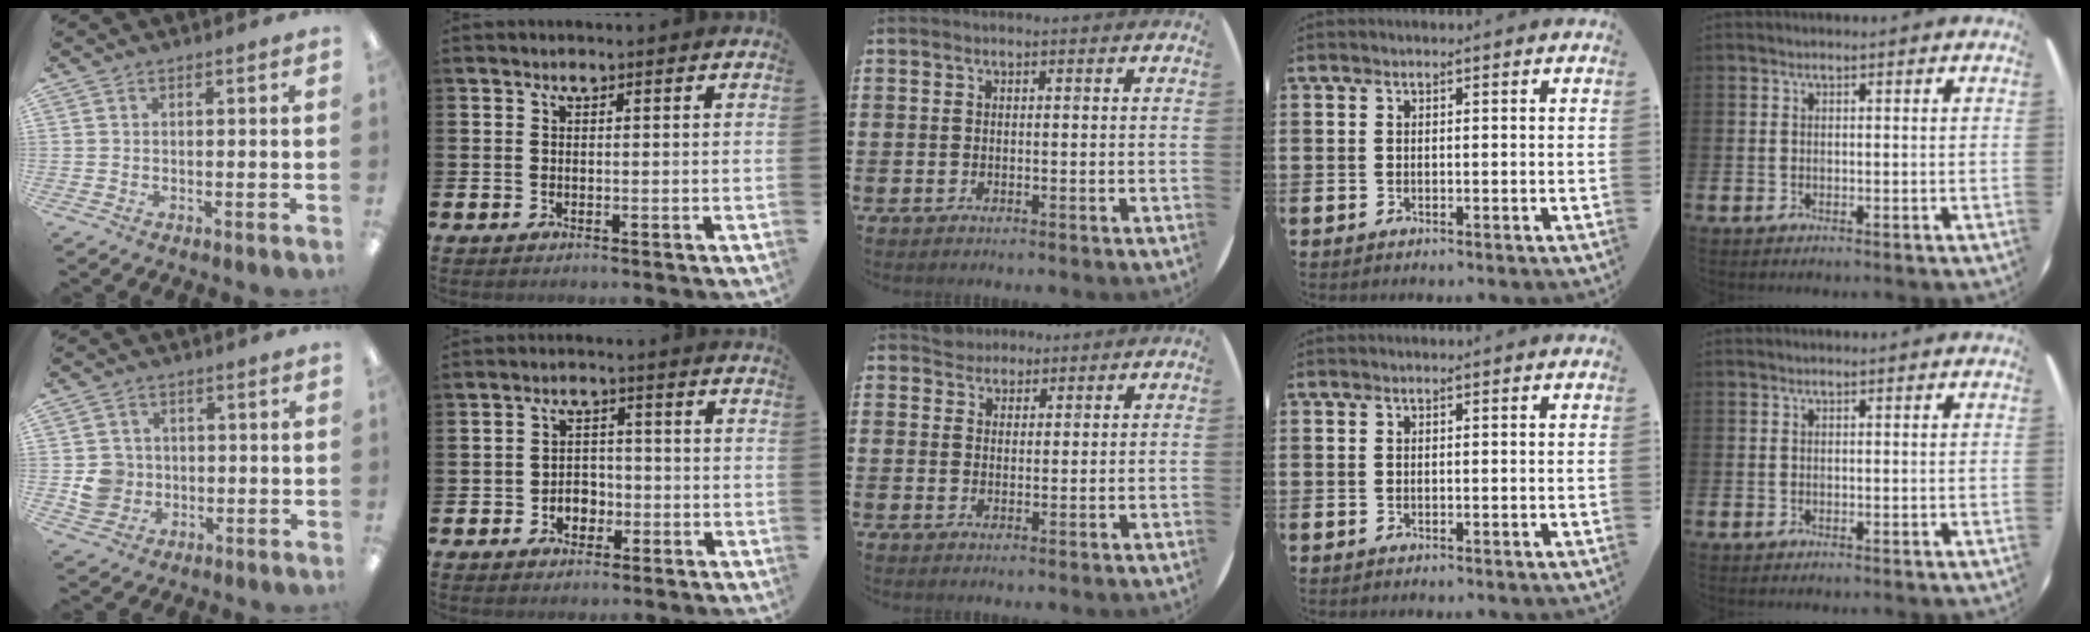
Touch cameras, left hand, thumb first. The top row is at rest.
{"thumb": {"total": 6.3, "force": [-0.7, 6.0, 1.6], "torque": [-0.028, 0.011, -0.009]}, "index": {"total": 3.1, "force": [-1.4, 2.5, 1.2], "torque": [-0.020, 0.003, -0.034]}, "middle": {"total": 2.9, "force": [2.7, 1.0, -0.3], "torque": [0.006, 0.000, 0.052]}}